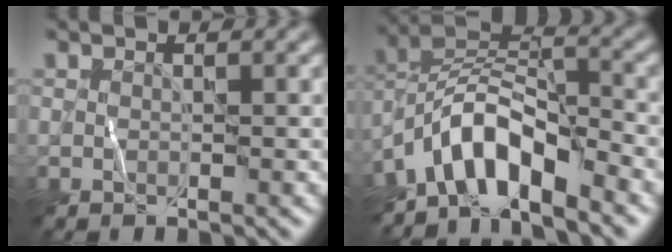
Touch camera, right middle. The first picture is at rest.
{"total": 6.7, "force": [-4.7, 2.5, 4.0], "torque": [-0.058, 0.006, -0.097]}